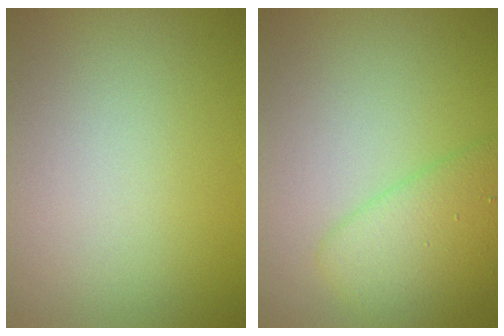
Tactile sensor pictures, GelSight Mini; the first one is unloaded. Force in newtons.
{"total": 4.2, "press": 4.2, "slide": 0.1}